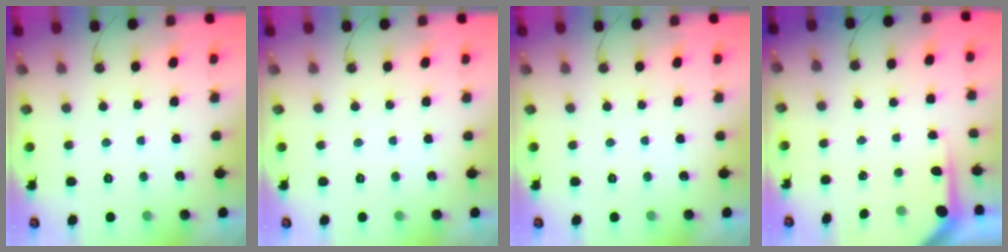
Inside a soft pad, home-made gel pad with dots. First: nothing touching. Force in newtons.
{"total": 0.0}
{"total": 0.0}
{"total": 3.5, "press": 3.5, "slide": 0.4}